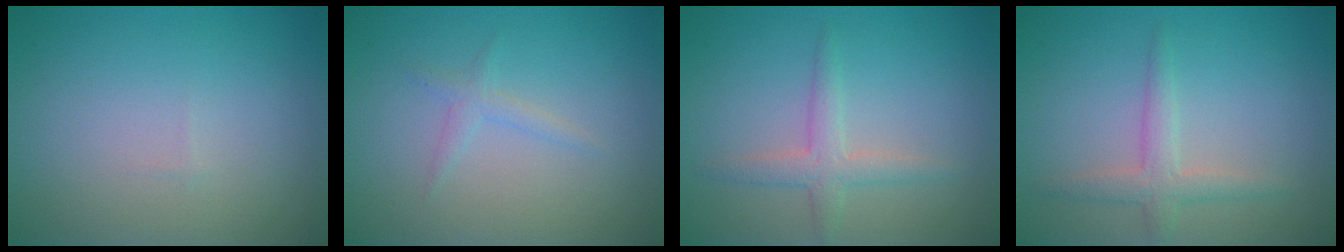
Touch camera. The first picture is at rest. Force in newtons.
{"total": 1.2, "press": 1.2, "slide": 0.1}
{"total": 2.3, "press": 2.3, "slide": 0.1}
{"total": 2.4, "press": 2.4, "slide": 0.0}